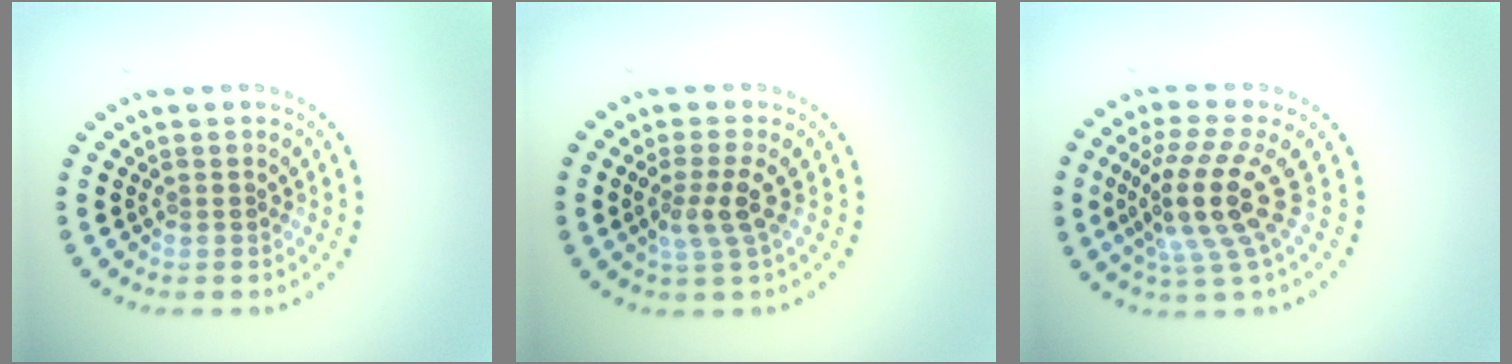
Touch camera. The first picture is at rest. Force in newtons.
{"total": 2.5, "press": 2.0, "slide": 1.6}
{"total": 5.2, "press": 3.8, "slide": 3.6}